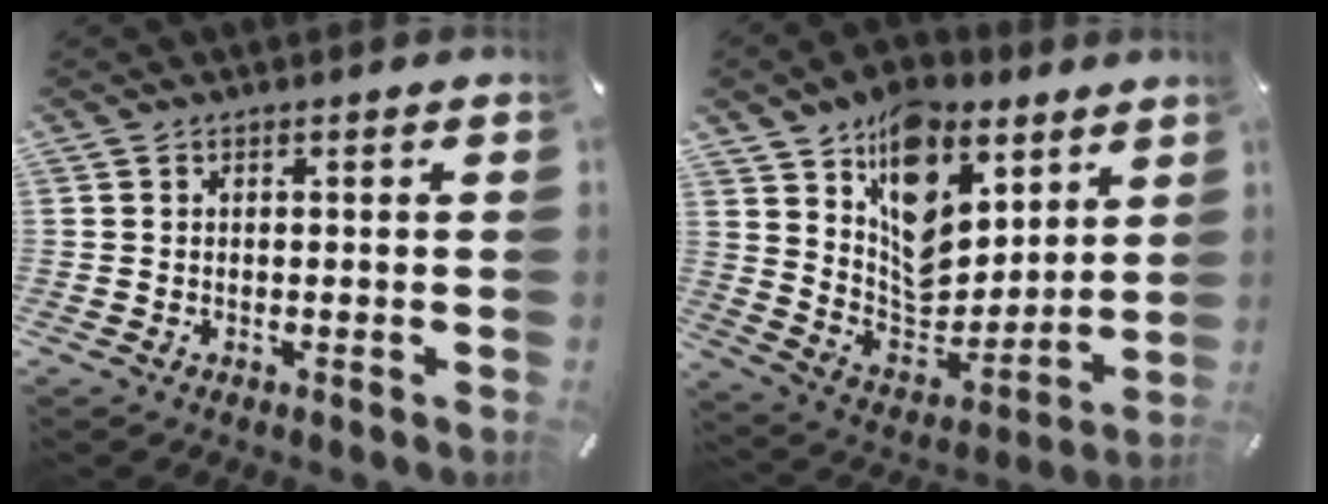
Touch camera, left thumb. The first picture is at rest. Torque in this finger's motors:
{"motor_torque": [1.67, 0.06, 1.81, -0.96, 0.24]}